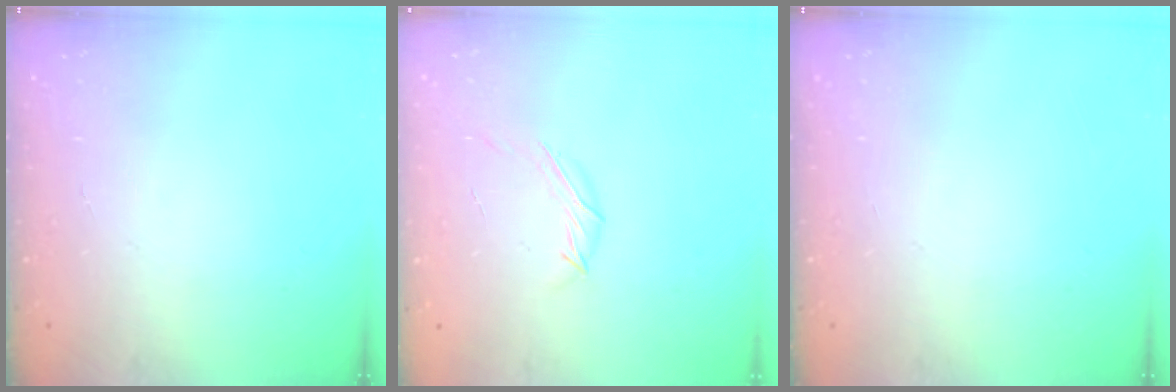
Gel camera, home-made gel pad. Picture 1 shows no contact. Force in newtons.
{"total": 4.5, "press": 4.4, "slide": 0.9}
{"total": 0.0}